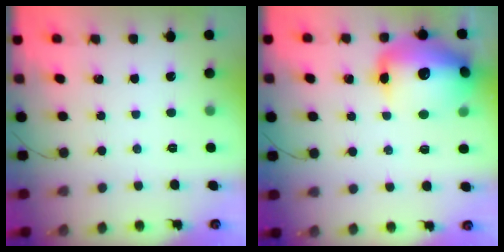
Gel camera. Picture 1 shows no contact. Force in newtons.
{"total": 20.0, "press": 19.6, "slide": 3.9}